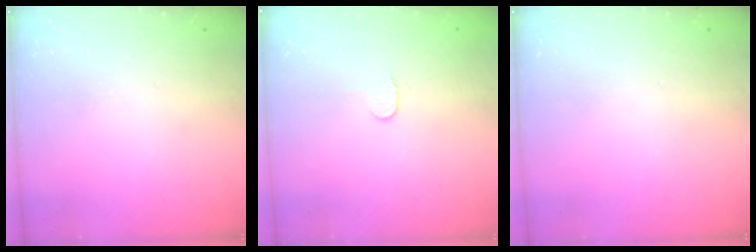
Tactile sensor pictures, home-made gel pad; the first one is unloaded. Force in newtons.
{"total": 3.5, "press": 3.5, "slide": 0.4}
{"total": 0.0}